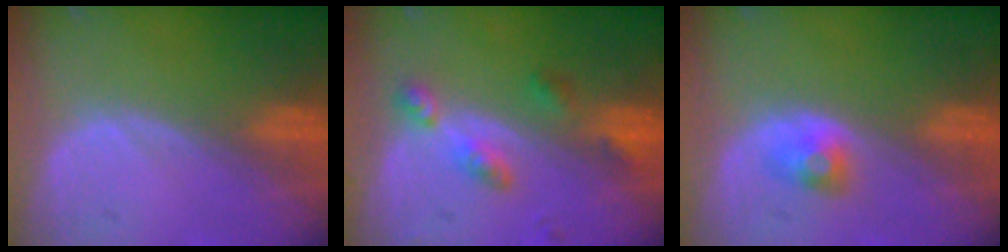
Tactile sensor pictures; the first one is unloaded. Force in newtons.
{"total": 4.6, "press": 4.6, "slide": 0.6}
{"total": 2.6, "press": 2.4, "slide": 1.2}